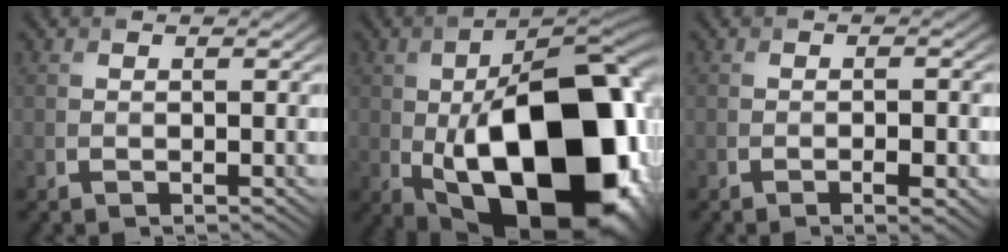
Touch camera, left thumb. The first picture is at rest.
{"total": 23.0, "force": [-4.0, 12.7, 18.8], "torque": [-0.293, -0.031, -0.048]}
{"total": 2.7, "force": [-1.1, 0.6, 2.3], "torque": [-0.039, 0.001, -0.016]}